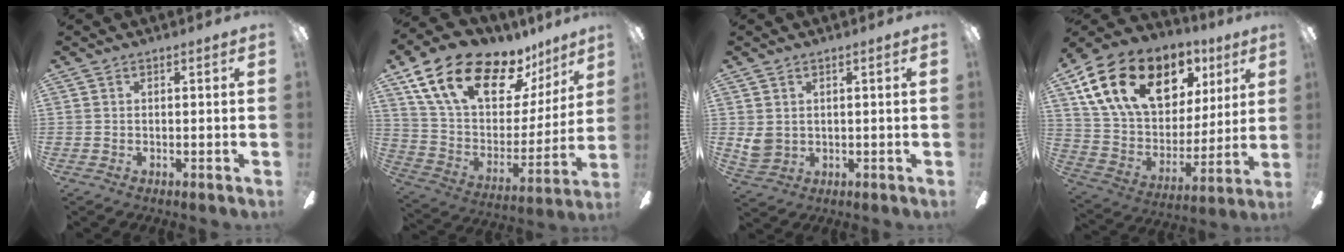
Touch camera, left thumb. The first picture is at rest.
{"total": 22.8, "force": [14.8, 11.5, 12.9], "torque": [-0.216, -0.085, 0.267]}
{"total": 3.8, "force": [1.6, 2.7, 2.1], "torque": [-0.049, -0.003, 0.032]}
{"total": 22.6, "force": [13.0, 13.2, 12.9], "torque": [-0.237, -0.056, 0.239]}